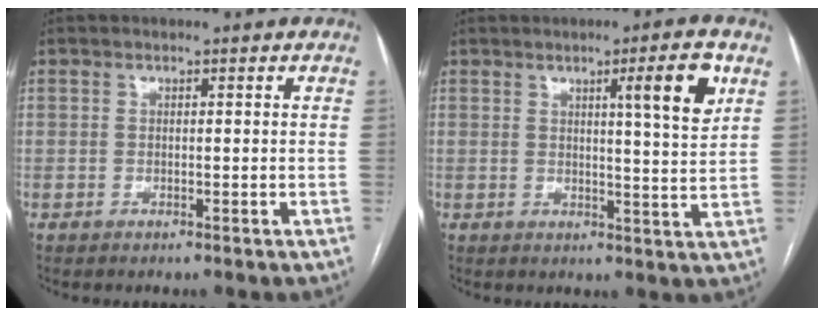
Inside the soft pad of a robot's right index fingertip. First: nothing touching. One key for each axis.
{"total": 7.4, "fx": 3.2, "fy": 0.2, "fz": 6.7, "tx": -0.093, "ty": -0.005, "tz": 0.043}